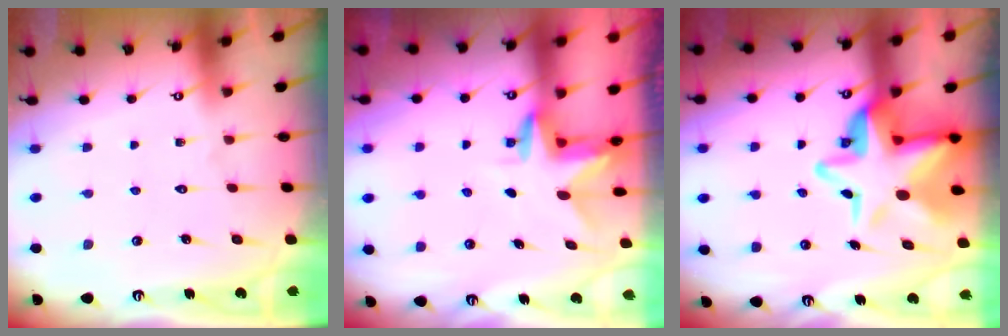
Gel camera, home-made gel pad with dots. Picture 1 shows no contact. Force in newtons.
{"total": 3.0, "press": 3.0, "slide": 0.2}
{"total": 13.6, "press": 13.5, "slide": 2.3}